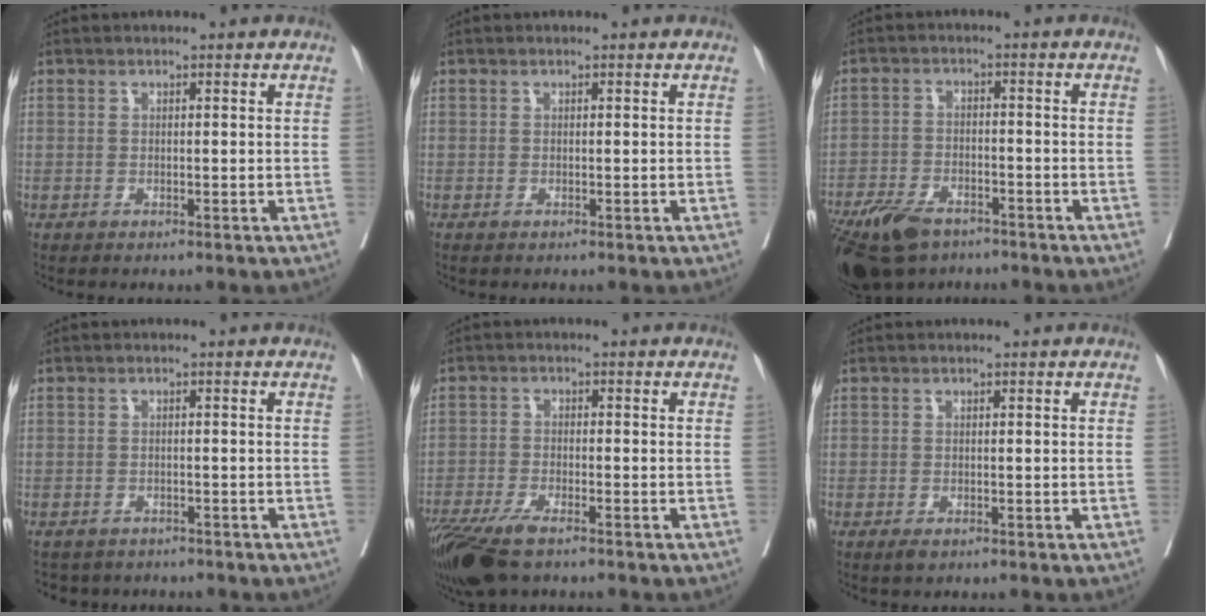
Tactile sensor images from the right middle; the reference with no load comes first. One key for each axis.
{"total": 0.0}
{"total": 11.0, "fx": -8.1, "fy": 4.8, "fz": 5.6, "tx": -0.110, "ty": -0.016, "tz": -0.138}
{"total": 4.8, "fx": -4.3, "fy": 2.0, "fz": 0.3, "tx": -0.001, "ty": 0.001, "tz": -0.055}
{"total": 9.7, "fx": -7.1, "fy": 2.4, "fz": 6.2, "tx": -0.112, "ty": -0.022, "tz": -0.125}
{"total": 1.0, "fx": -0.6, "fy": 0.4, "fz": 0.7, "tx": -0.012, "ty": -0.003, "tz": -0.006}